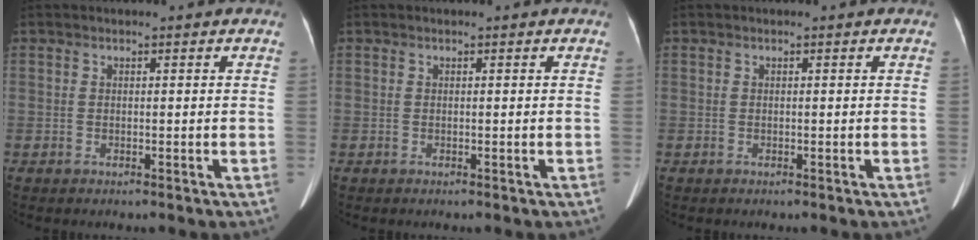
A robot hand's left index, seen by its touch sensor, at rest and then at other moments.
{"total": 0.0}
{"total": 0.0}